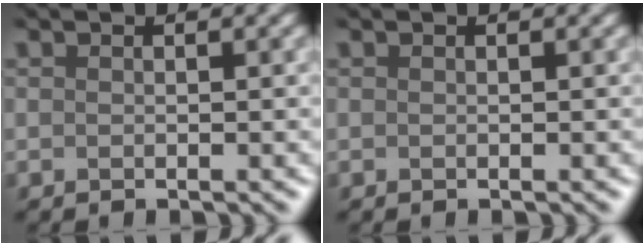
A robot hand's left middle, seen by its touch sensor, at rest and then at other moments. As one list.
[{"total": 0.0}]